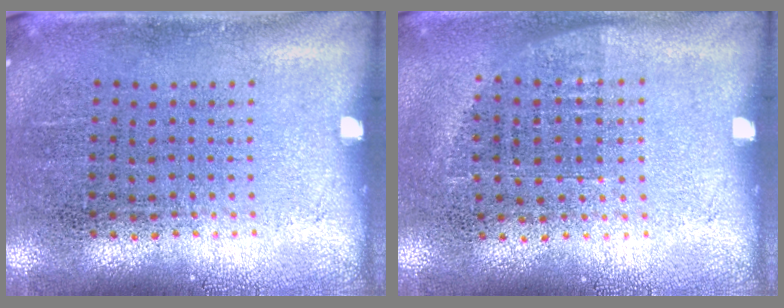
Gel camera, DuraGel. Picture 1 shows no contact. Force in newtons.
{"total": 0.6, "press": 0.6, "slide": 0.2}